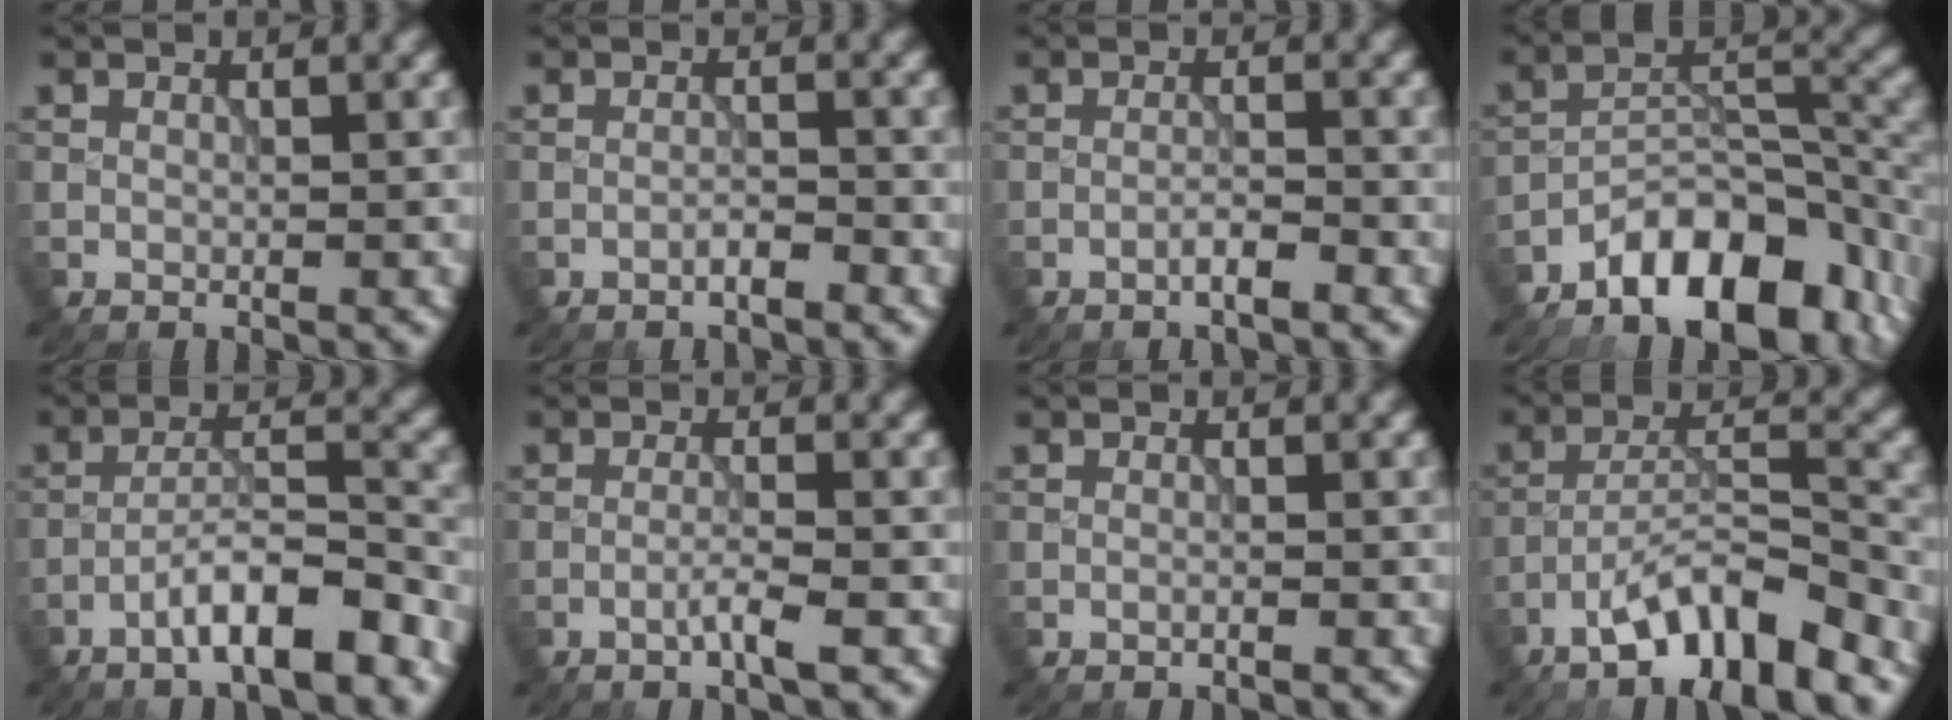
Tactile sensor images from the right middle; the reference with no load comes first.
{"total": 1.3, "force": [-0.9, 0.2, 1.0], "torque": [-0.015, 0.003, -0.018]}
{"total": 1.6, "force": [-1.0, 0.1, 1.3], "torque": [-0.020, 0.006, -0.021]}
{"total": 11.0, "force": [-7.1, 4.8, 6.9], "torque": [-0.096, 0.003, -0.126]}
{"total": 6.3, "force": [-4.1, 1.2, 4.7], "torque": [-0.074, 0.015, -0.070]}
{"total": 2.2, "force": [-1.0, 0.1, 1.9], "torque": [-0.034, 0.007, -0.024]}
{"total": 0.6, "force": [-0.2, 0.1, 0.5], "torque": [-0.007, -0.003, -0.010]}
{"total": 8.0, "force": [-5.5, 1.7, 5.5], "torque": [-0.095, 0.009, -0.097]}